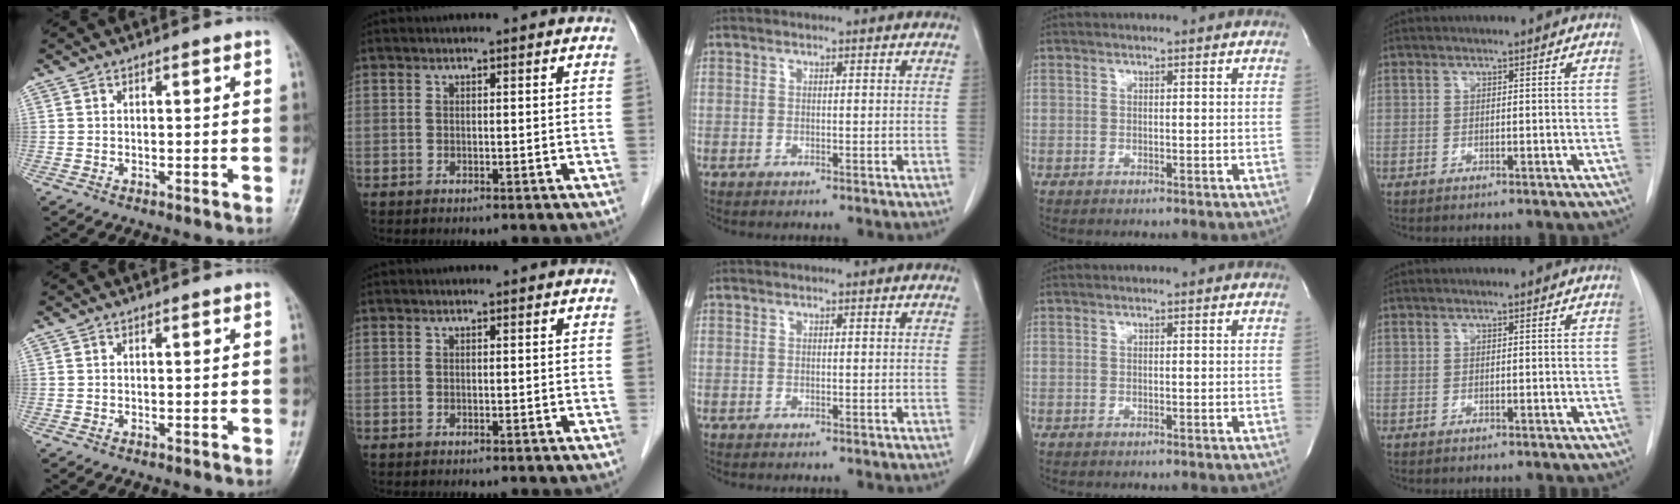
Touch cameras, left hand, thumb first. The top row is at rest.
{}